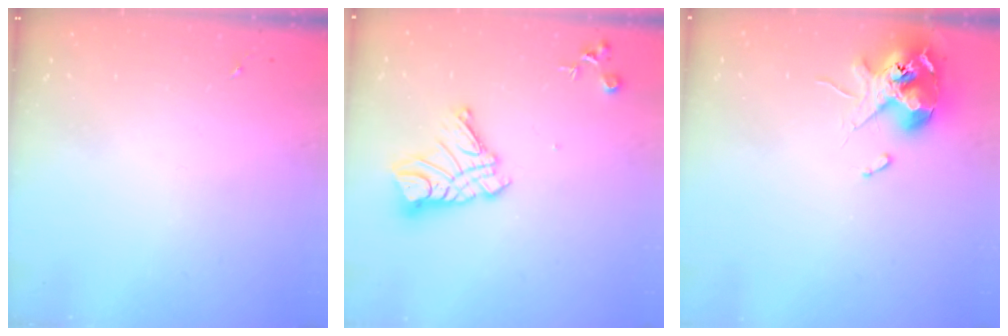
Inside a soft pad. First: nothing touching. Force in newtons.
{"total": 13.7, "press": 13.6, "slide": 1.2}
{"total": 12.1, "press": 11.9, "slide": 1.8}